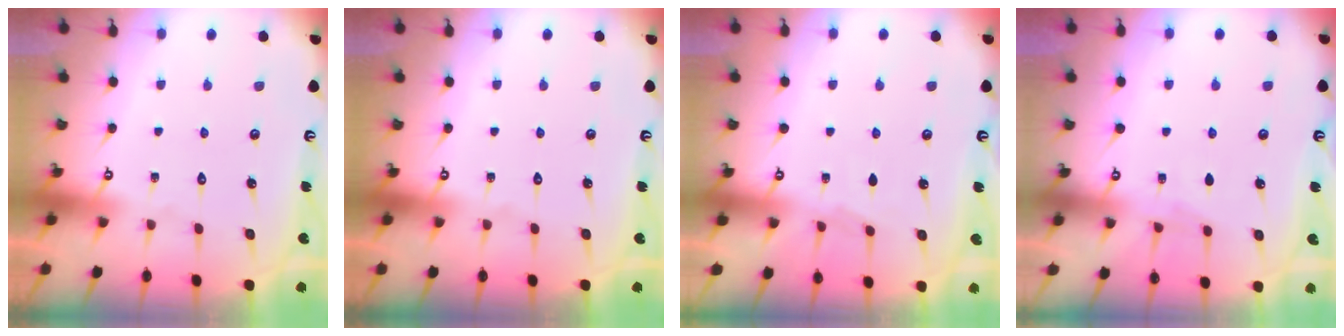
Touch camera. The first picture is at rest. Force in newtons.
{"total": 0.0}
{"total": 3.2, "press": 3.1, "slide": 0.4}
{"total": 3.7, "press": 3.7, "slide": 0.4}